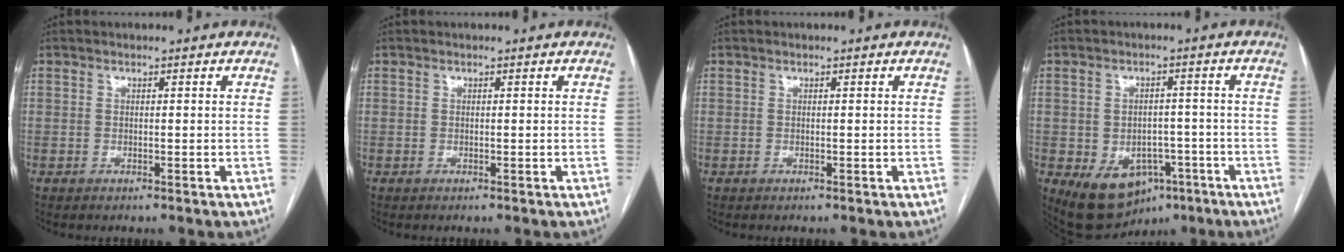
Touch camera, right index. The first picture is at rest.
{"total": 0.0}
{"total": 0.0}
{"total": 10.3, "force": [-4.9, 7.3, 5.3], "torque": [-0.075, 0.011, -0.061]}